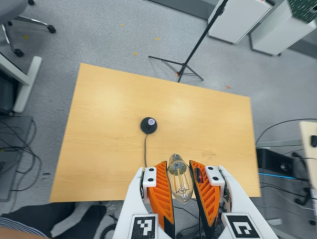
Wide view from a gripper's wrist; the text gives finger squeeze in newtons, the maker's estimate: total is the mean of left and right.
{"total": 18.7, "left": 20.6, "right": 16.9}